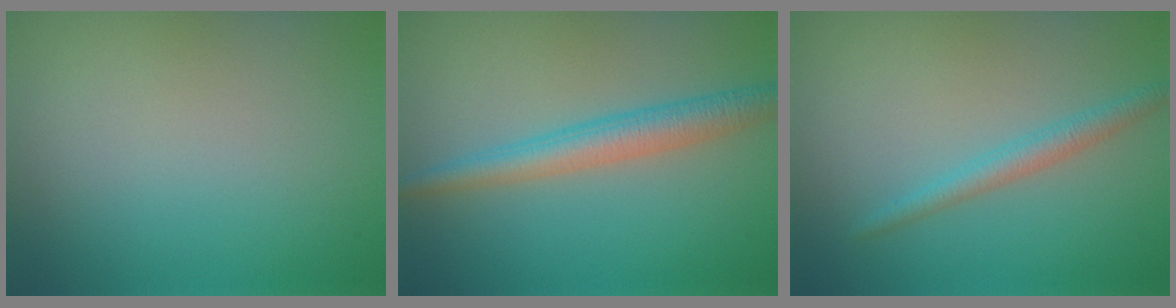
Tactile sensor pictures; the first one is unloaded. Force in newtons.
{"total": 3.7, "press": 3.7, "slide": 0.0}
{"total": 2.0, "press": 2.0, "slide": 0.1}